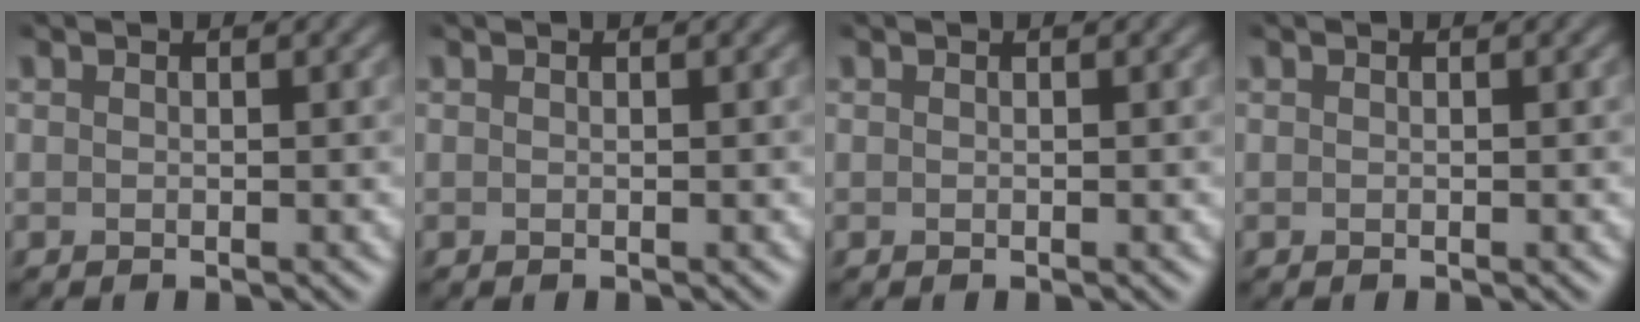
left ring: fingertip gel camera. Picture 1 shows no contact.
{"total": 0.0}
{"total": 0.0}
{"total": 0.0}